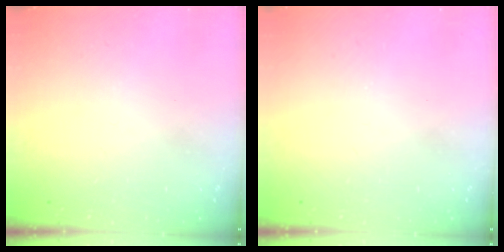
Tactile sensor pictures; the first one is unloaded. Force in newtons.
{"total": 2.1, "press": 2.0, "slide": 0.4}